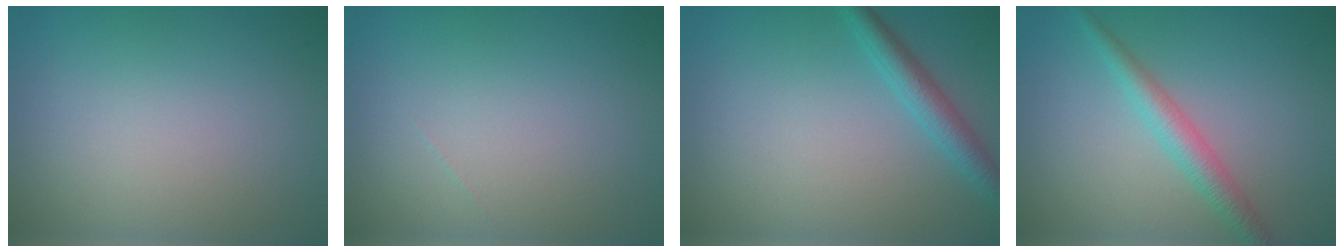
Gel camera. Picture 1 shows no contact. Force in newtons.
{"total": 0.0}
{"total": 2.6, "press": 2.6, "slide": 0.2}
{"total": 2.8, "press": 2.8, "slide": 0.1}